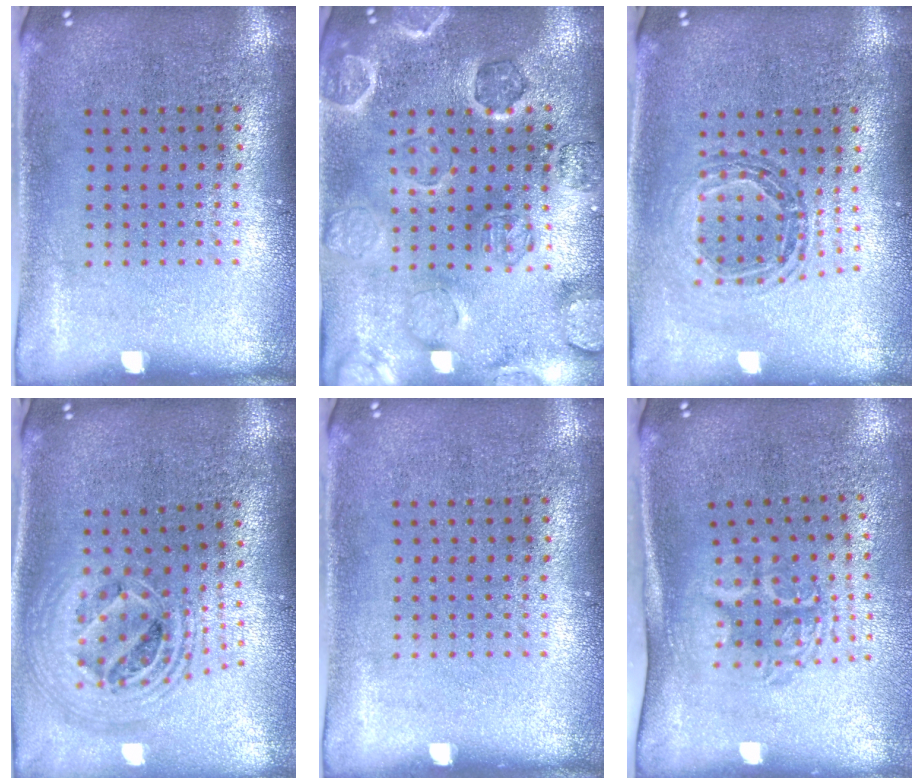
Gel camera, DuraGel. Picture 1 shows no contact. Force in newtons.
{"total": 1.6, "press": 1.6, "slide": 0.2}
{"total": 0.9, "press": 0.9, "slide": 0.1}
{"total": 2.3, "press": 1.8, "slide": 1.5}
{"total": 0.0}
{"total": 1.7, "press": 1.3, "slide": 1.1}